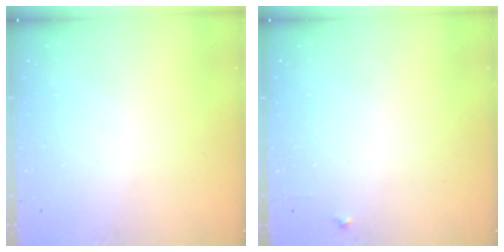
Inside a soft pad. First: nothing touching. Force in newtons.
{"total": 4.1, "press": 4.1, "slide": 0.6}